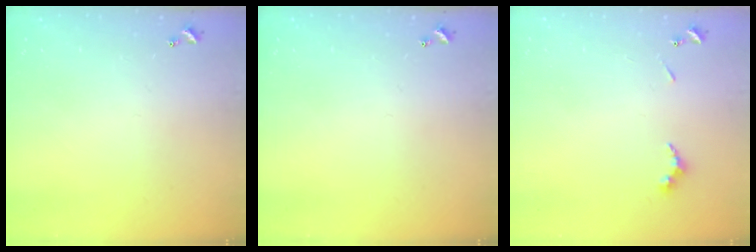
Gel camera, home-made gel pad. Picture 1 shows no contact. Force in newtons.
{"total": 0.0}
{"total": 4.6, "press": 4.6, "slide": 0.7}